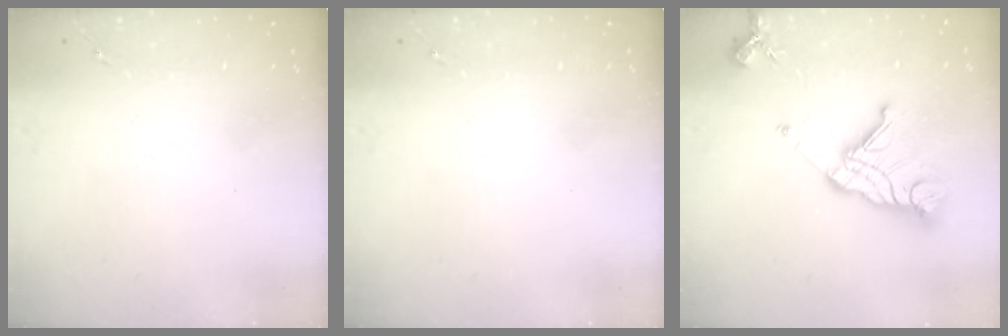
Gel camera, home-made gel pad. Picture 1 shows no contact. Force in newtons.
{"total": 0.0}
{"total": 17.5, "press": 17.3, "slide": 2.0}